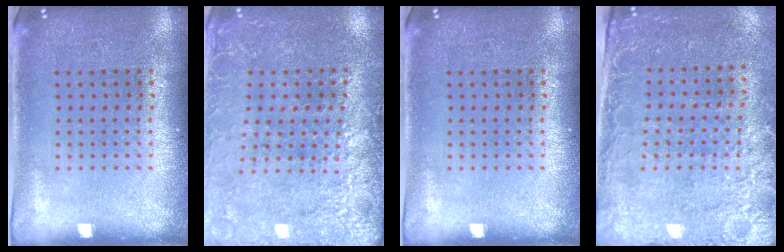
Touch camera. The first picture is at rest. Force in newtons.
{"total": 2.8, "press": 2.8, "slide": 0.1}
{"total": 0.0}
{"total": 2.6, "press": 2.4, "slide": 1.1}